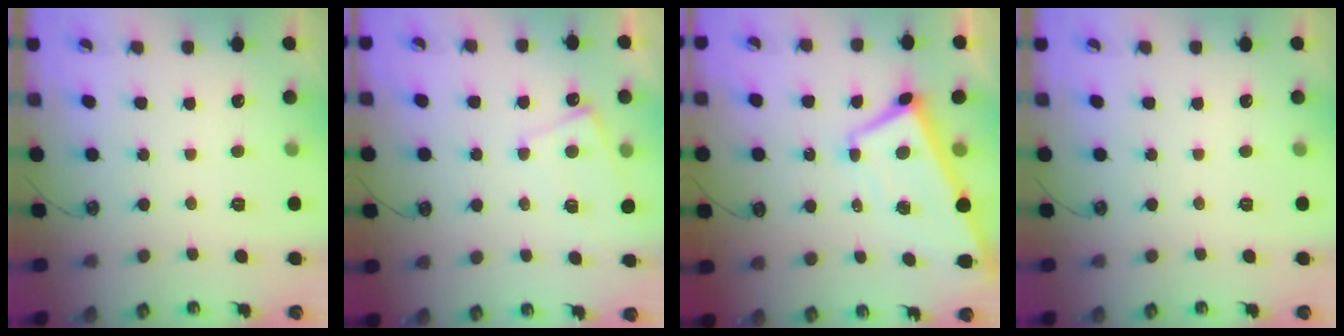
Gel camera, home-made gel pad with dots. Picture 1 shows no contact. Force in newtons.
{"total": 4.2, "press": 4.2, "slide": 0.4}
{"total": 5.2, "press": 5.2, "slide": 0.8}
{"total": 0.0}